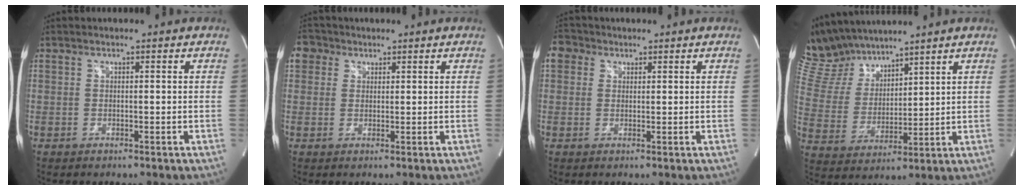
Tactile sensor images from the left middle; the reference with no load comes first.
{"total": 3.5, "force": [1.6, 3.0, 0.6], "torque": [-0.012, 0.014, 0.029]}
{"total": 3.5, "force": [1.5, 3.0, 0.9], "torque": [-0.021, 0.015, 0.028]}
{"total": 11.4, "force": [10.4, 3.6, 2.8], "torque": [-0.076, 0.020, 0.217]}